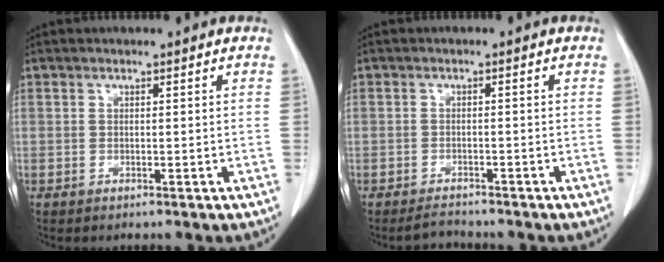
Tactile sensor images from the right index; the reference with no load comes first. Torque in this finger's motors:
{"motor_torque": [-0.10, -0.05, -0.16, -0.08]}